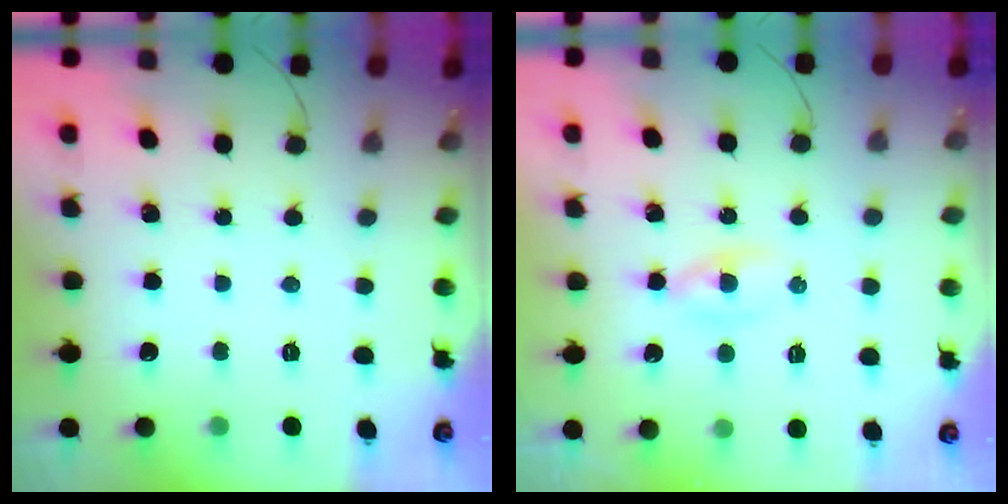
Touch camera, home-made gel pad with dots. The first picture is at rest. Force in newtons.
{"total": 1.5, "press": 1.3, "slide": 0.8}